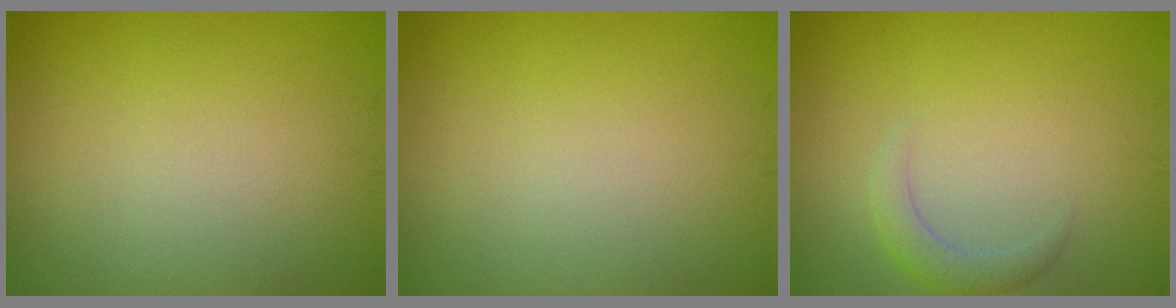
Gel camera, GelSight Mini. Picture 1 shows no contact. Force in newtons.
{"total": 0.0}
{"total": 1.9, "press": 1.9, "slide": 0.0}